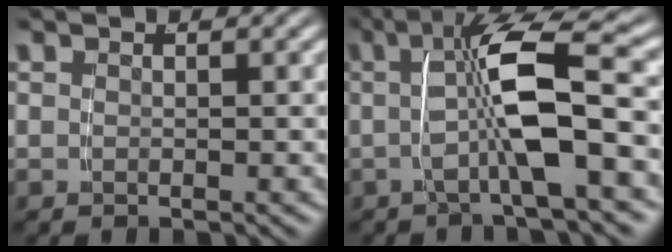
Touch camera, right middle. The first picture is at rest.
{"total": 6.7, "force": [0.3, 1.4, 6.6], "torque": [-0.109, 0.010, 0.008]}